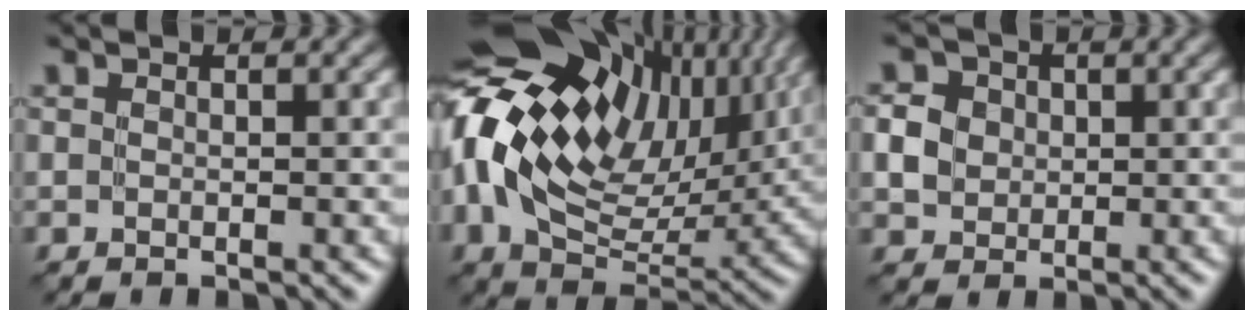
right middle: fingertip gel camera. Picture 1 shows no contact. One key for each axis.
{"total": 17.6, "fx": 5.9, "fy": 10.8, "fz": 12.6, "tx": -0.256, "ty": 0.025, "tz": 0.104}
{"total": 2.8, "fx": 0.0, "fy": 2.5, "fz": 1.1, "tx": -0.019, "ty": 0.002, "tz": 0.000}